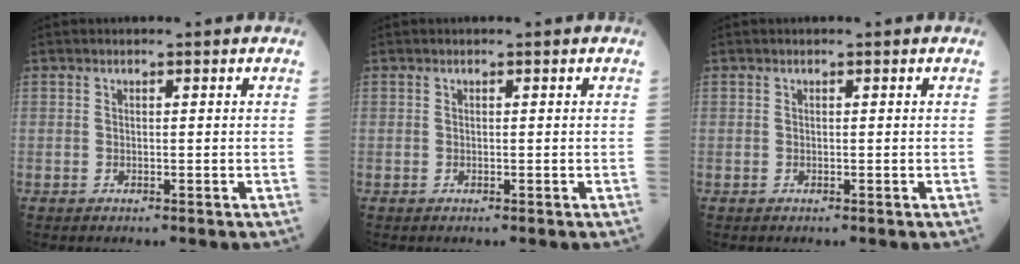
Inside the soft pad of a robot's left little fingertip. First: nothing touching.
{"total": 0.0}
{"total": 0.0}